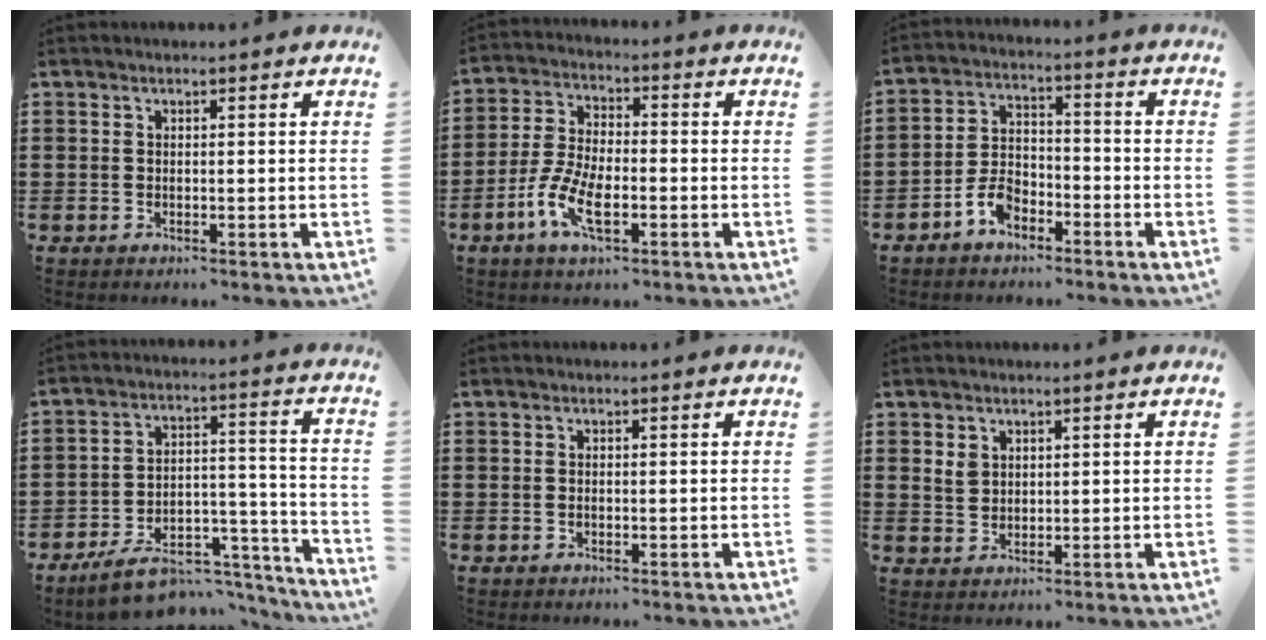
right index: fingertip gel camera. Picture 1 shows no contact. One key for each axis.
{"total": 7.9, "fx": -3.4, "fy": 3.0, "fz": 6.4, "tx": -0.162, "ty": -0.013, "tz": -0.071}
{"total": 5.5, "fx": -3.7, "fy": 3.1, "fz": 2.8, "tx": -0.076, "ty": 0.005, "tz": -0.076}
{"total": 9.3, "fx": -7.4, "fy": 3.7, "fz": 4.0, "tx": -0.059, "ty": 0.029, "tz": -0.131}
{"total": 0.0}
{"total": 2.3, "fx": 1.4, "fy": 1.6, "fz": 0.8, "tx": -0.020, "ty": 0.005, "tz": 0.027}